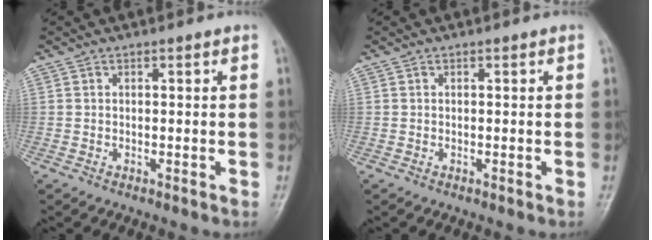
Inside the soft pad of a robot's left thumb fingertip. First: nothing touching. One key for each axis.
{"total": 0.0}